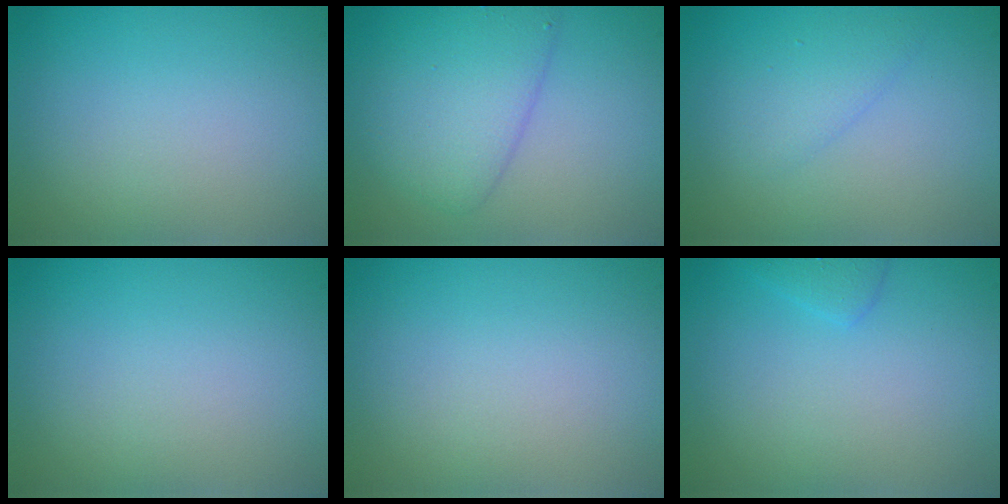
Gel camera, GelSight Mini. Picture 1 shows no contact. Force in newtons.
{"total": 4.4, "press": 4.4, "slide": 0.0}
{"total": 1.7, "press": 1.7, "slide": 0.2}
{"total": 0.0}
{"total": 0.0}
{"total": 1.2, "press": 1.2, "slide": 0.1}